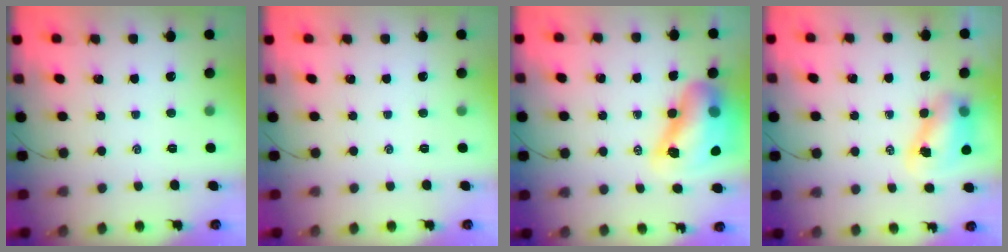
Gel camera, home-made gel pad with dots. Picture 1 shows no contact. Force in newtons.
{"total": 0.0}
{"total": 16.1, "press": 15.4, "slide": 4.7}
{"total": 7.7, "press": 7.5, "slide": 1.3}